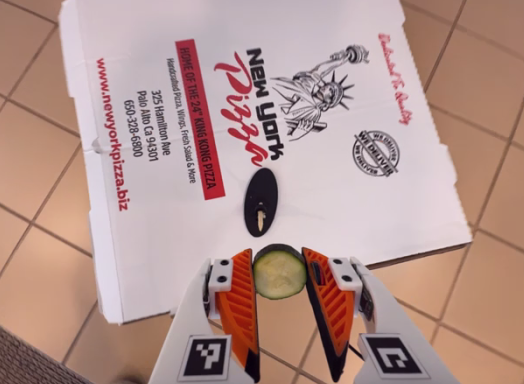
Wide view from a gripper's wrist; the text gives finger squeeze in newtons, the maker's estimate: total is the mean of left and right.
{"total": 7.3, "left": 7.4, "right": 7.2}